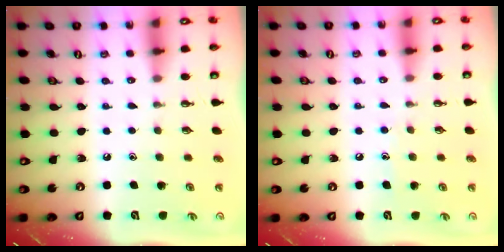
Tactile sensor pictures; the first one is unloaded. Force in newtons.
{"total": 4.9, "press": 4.9, "slide": 0.6}